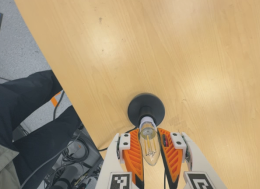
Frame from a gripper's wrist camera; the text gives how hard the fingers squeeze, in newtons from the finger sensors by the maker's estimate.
{"total": 21.3, "left": 23.8, "right": 18.8}